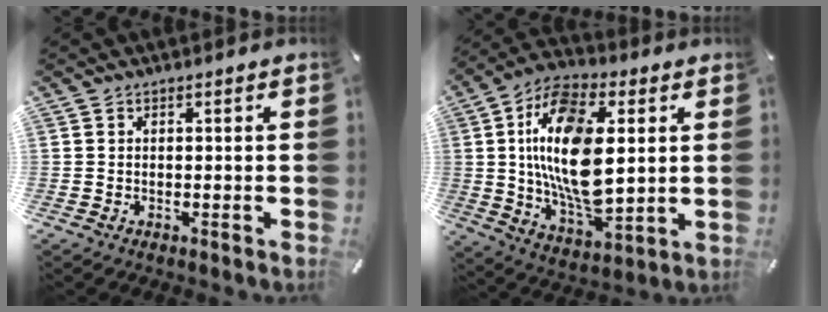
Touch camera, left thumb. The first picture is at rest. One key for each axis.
{"total": 20.0, "fx": 3.9, "fy": 10.5, "fz": 16.5, "tx": -0.323, "ty": -0.006, "tz": 0.064}